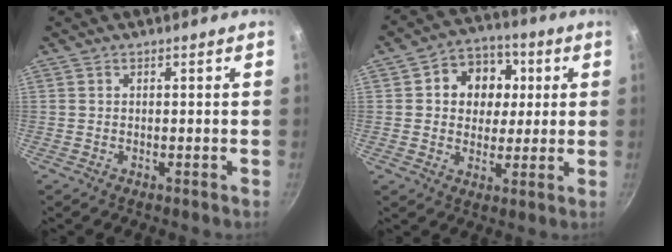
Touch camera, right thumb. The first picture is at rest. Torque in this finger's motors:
{"motor_torque": [-0.20, 0.40, 0.31, 0.21, 0.07]}